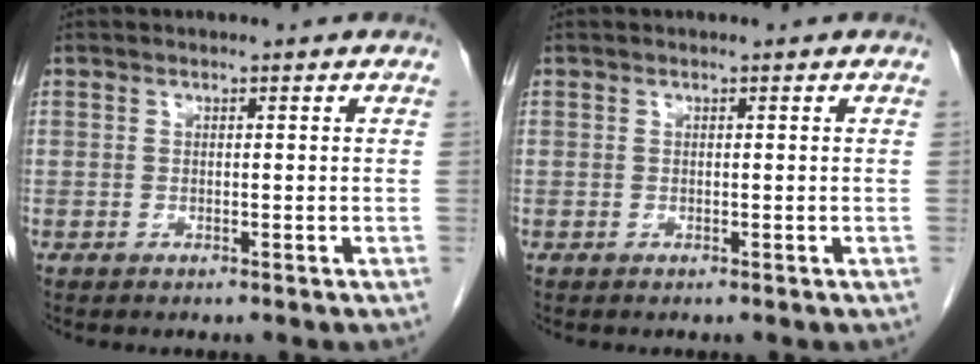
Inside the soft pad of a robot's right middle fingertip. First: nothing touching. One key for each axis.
{"total": 0.0}